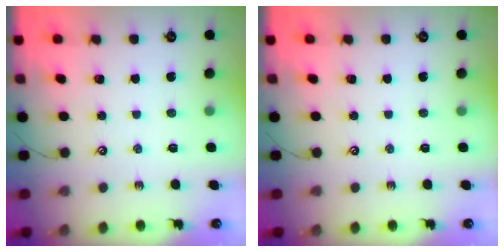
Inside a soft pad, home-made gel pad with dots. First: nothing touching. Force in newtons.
{"total": 0.0}